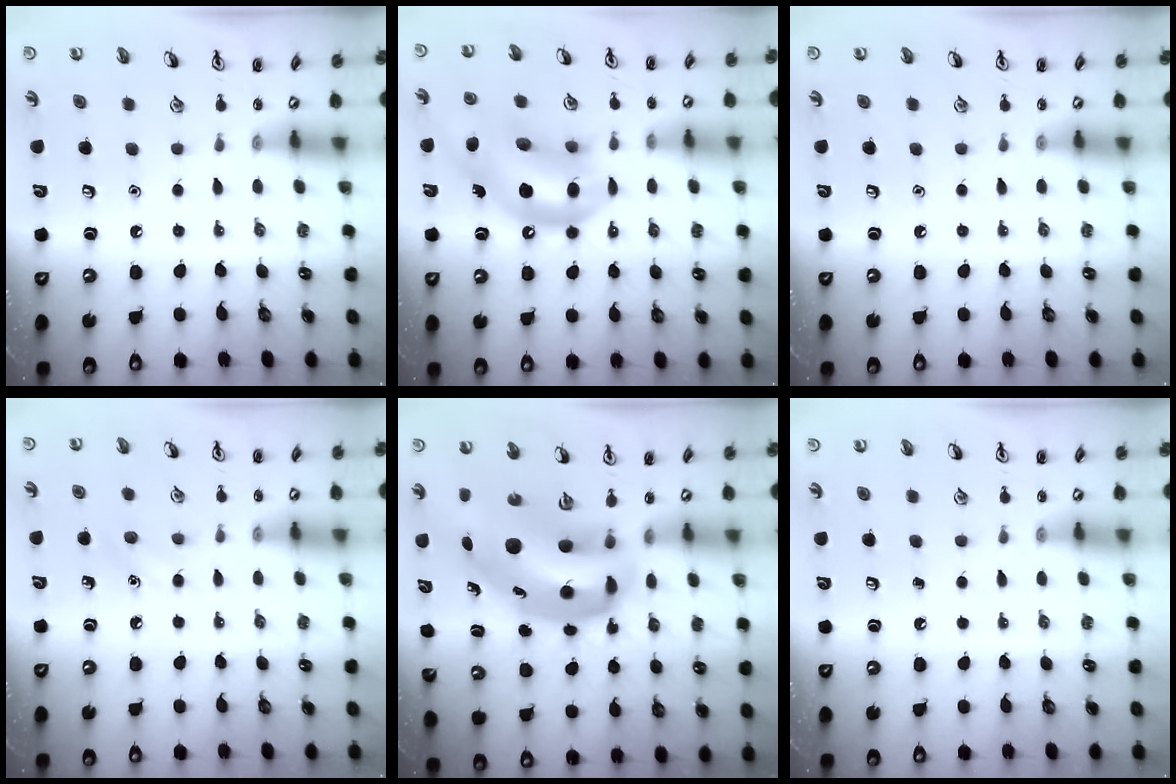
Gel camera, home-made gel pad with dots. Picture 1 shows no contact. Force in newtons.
{"total": 14.8, "press": 14.2, "slide": 4.3}
{"total": 0.0}
{"total": 6.5, "press": 6.2, "slide": 1.9}
{"total": 13.4, "press": 12.9, "slide": 3.7}
{"total": 0.0}